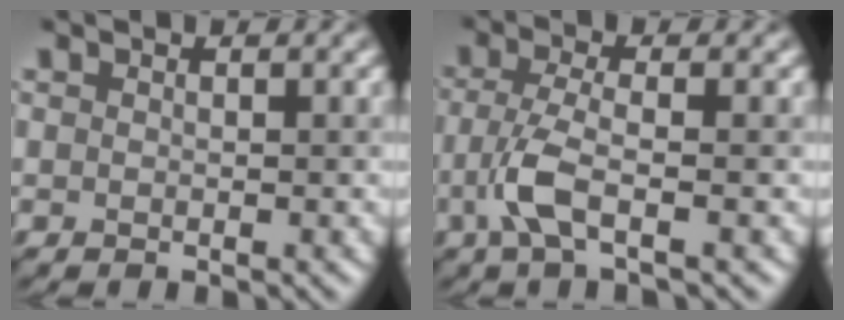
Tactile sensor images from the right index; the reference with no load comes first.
{"total": 3.7, "force": [-1.3, 1.0, 3.3], "torque": [-0.079, 0.001, -0.033]}